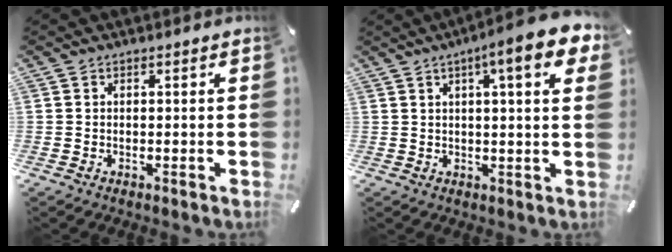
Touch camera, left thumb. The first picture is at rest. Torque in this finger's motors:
{"motor_torque": [0.46, 0.57, 1.46, -1.29, 0.33]}